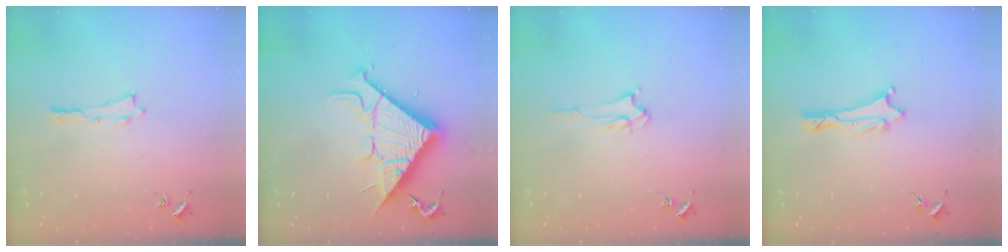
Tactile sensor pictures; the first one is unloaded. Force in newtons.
{"total": 13.0, "press": 13.0, "slide": 0.2}
{"total": 2.4, "press": 2.4, "slide": 0.3}
{"total": 1.0, "press": 1.0, "slide": 0.2}